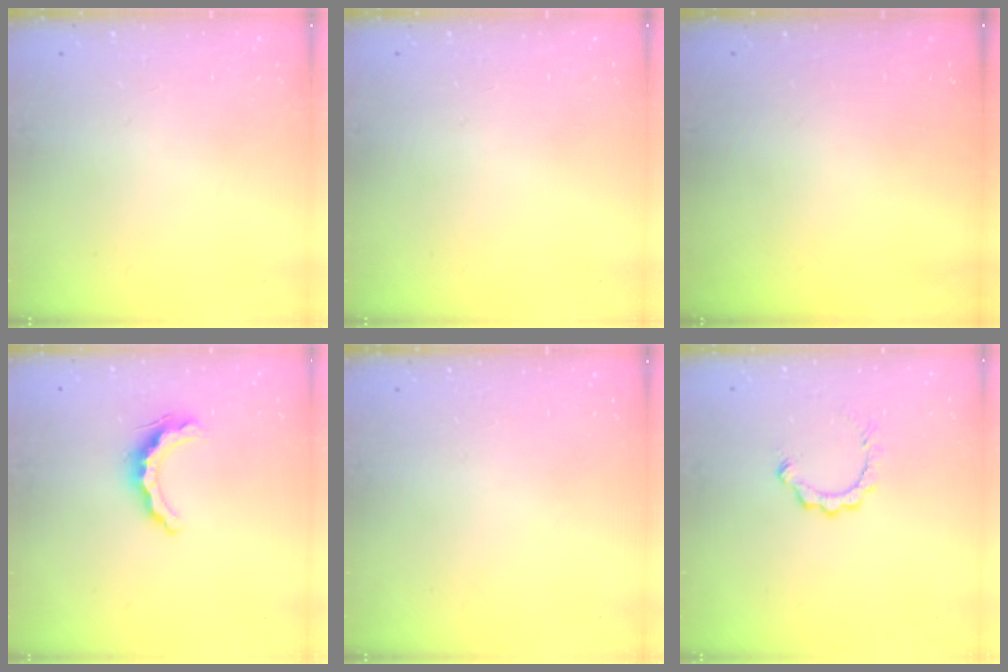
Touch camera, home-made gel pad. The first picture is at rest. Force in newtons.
{"total": 0.0}
{"total": 0.0}
{"total": 8.8, "press": 8.7, "slide": 0.4}
{"total": 0.0}
{"total": 2.3, "press": 2.3, "slide": 0.3}